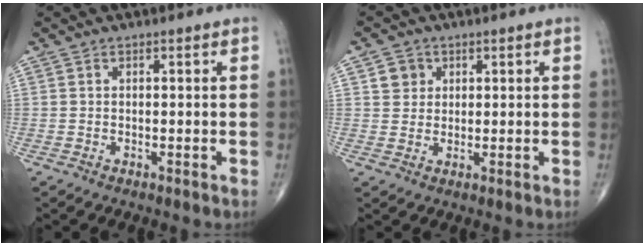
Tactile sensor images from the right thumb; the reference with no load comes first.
{"total": 3.6, "force": [1.3, 3.2, 0.9], "torque": [0.003, -0.004, 0.019]}